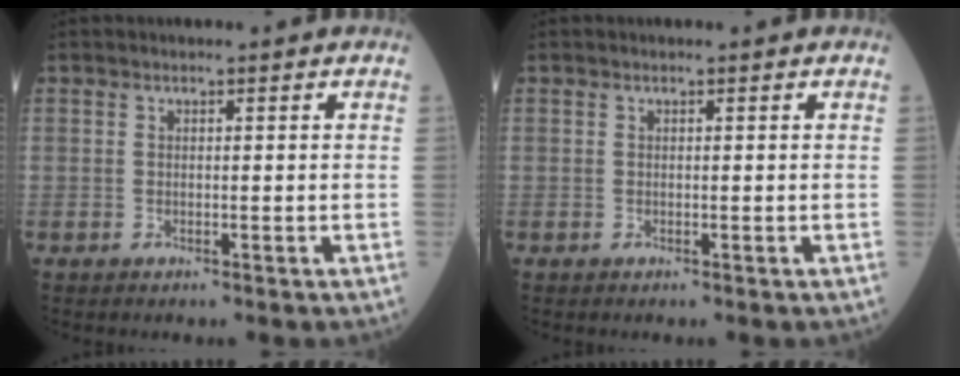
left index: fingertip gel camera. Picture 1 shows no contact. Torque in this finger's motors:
{"motor_torque": [-0.04, 0.08, 0.00, 0.00]}